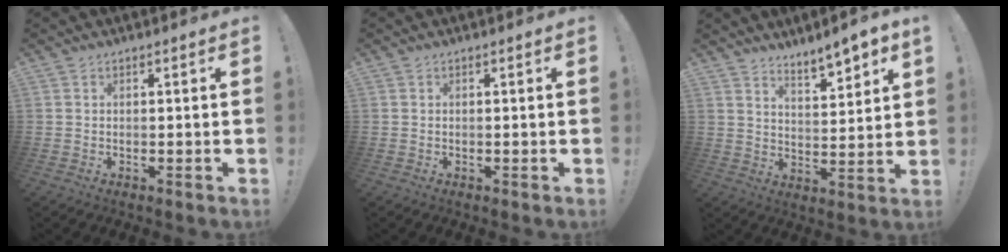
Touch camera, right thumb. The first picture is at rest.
{"total": 0.0}
{"total": 7.2, "force": [6.3, 1.1, 3.3], "torque": [-0.045, -0.052, 0.109]}